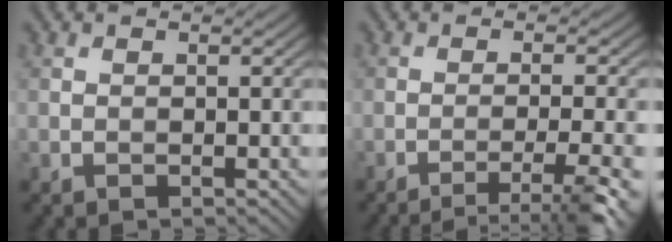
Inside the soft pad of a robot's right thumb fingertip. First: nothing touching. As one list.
[{"total": 6.7, "force": [-4.2, 0.9, 5.2], "torque": [-0.071, 0.009, -0.068]}]